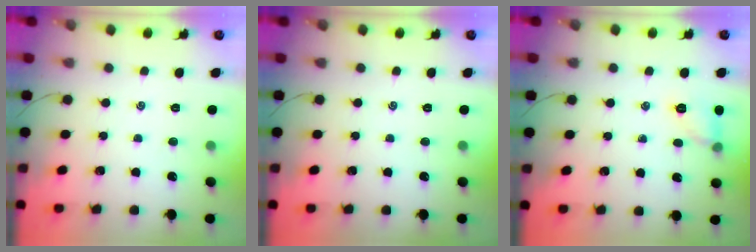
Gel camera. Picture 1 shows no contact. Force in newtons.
{"total": 0.0}
{"total": 7.2, "press": 7.2, "slide": 0.6}